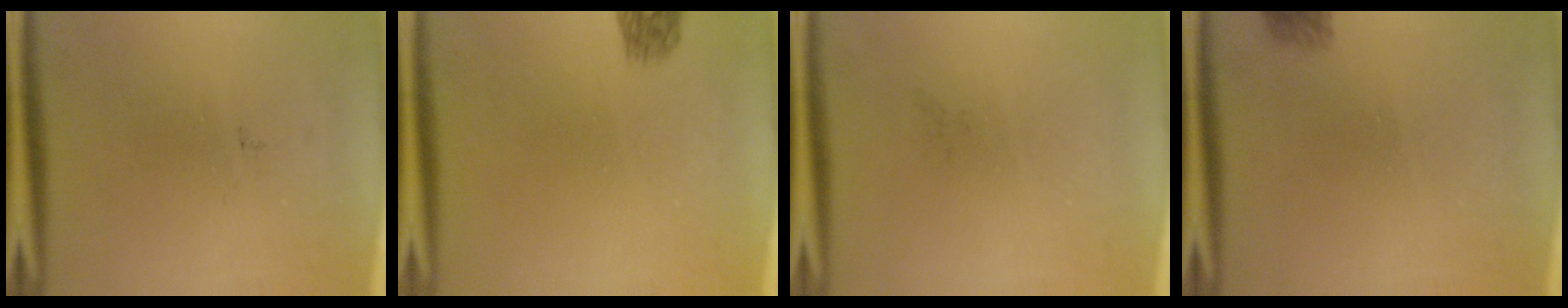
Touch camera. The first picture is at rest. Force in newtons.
{"total": 1.6}
{"total": 0.0}
{"total": 1.6}